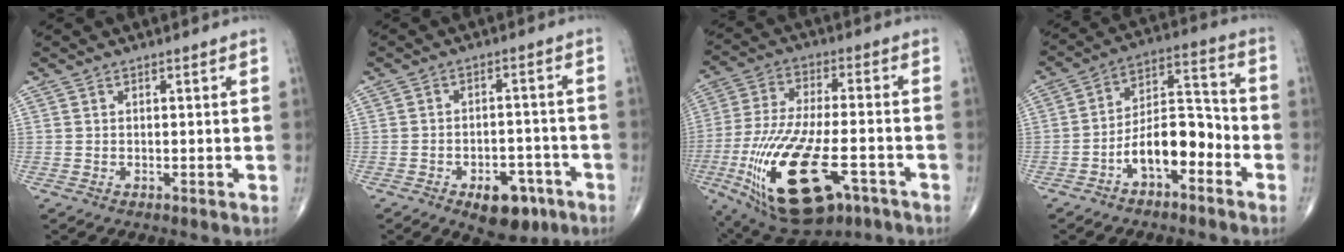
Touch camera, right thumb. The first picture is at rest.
{"total": 9.1, "force": [-4.9, 5.2, 5.7], "torque": [-0.055, 0.030, -0.062]}
{"total": 24.8, "force": [-9.8, 10.5, 20.2], "torque": [-0.444, -0.003, -0.157]}
{"total": 11.1, "force": [-4.9, 5.6, 8.2], "torque": [-0.119, 0.059, -0.088]}